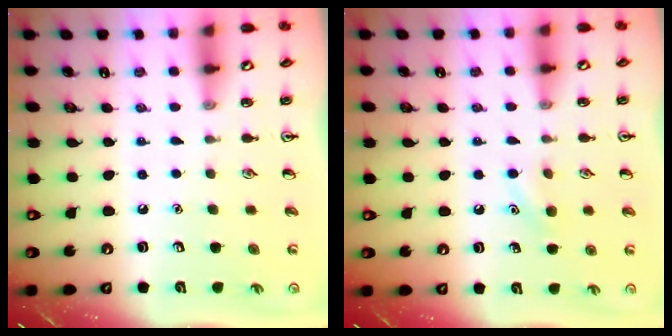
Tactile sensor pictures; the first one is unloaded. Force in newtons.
{"total": 6.2, "press": 5.9, "slide": 1.7}